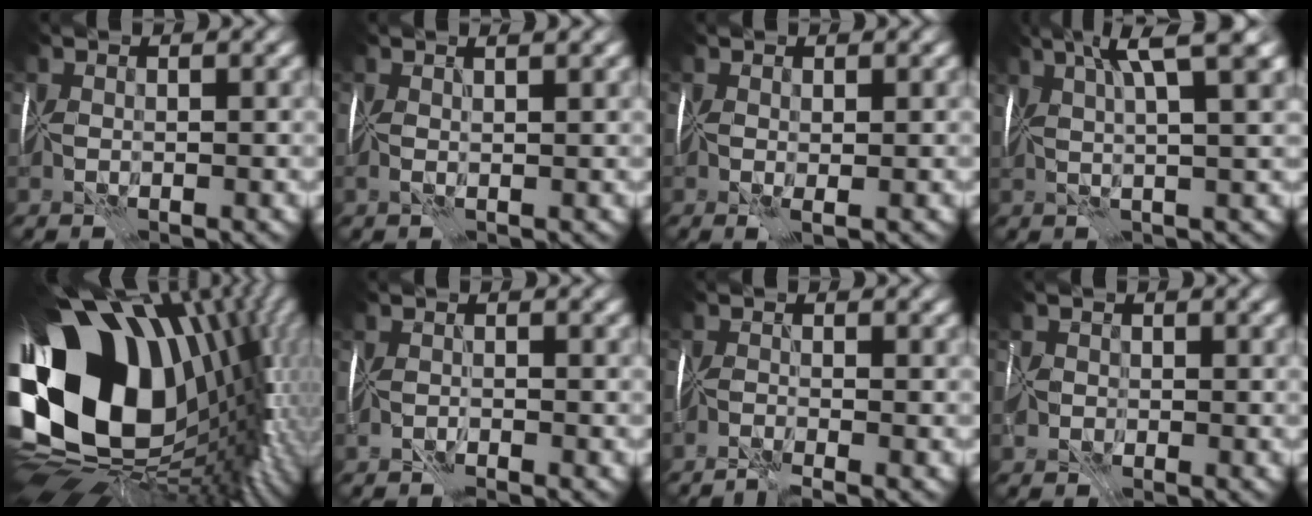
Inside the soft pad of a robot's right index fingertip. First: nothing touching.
{"total": 1.3, "force": [0.5, -0.6, 1.0], "torque": [-0.015, 0.001, 0.010]}
{"total": 0.5, "force": [-0.1, -0.2, 0.5], "torque": [-0.007, -0.006, 0.000]}
{"total": 6.6, "force": [3.4, 0.5, 5.6], "torque": [-0.073, 0.020, 0.045]}
{"total": 18.5, "force": [1.6, 12.1, 14.0], "torque": [-0.269, -0.083, 0.075]}
{"total": 2.2, "force": [-1.3, -1.5, -1.0], "torque": [0.026, -0.005, -0.027]}
{"total": 2.9, "force": [-2.1, -1.9, -0.4], "torque": [0.013, -0.009, -0.047]}
{"total": 2.2, "force": [-1.6, 1.4, 0.9], "torque": [-0.003, -0.004, -0.028]}